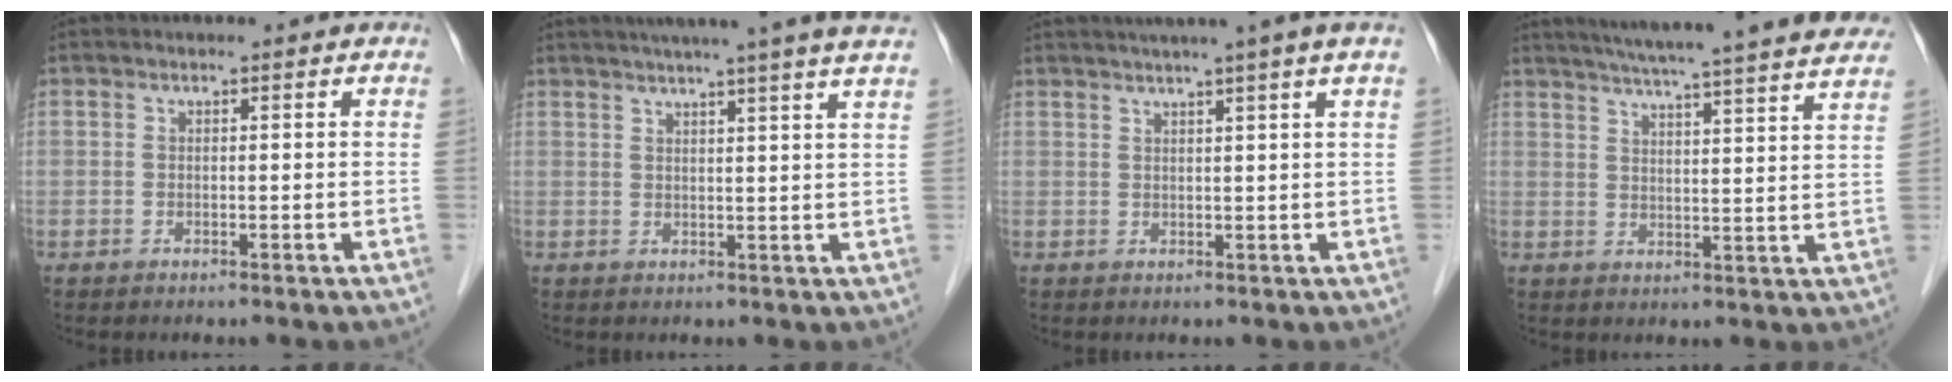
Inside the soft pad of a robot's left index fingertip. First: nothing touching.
{"total": 15.1, "force": [12.7, -1.5, 8.1], "torque": [-0.126, 0.005, 0.150]}
{"total": 7.7, "force": [5.8, -1.8, 4.8], "torque": [-0.062, 0.020, 0.067]}
{"total": 25.6, "force": [23.0, 0.0, 11.2], "torque": [-0.173, -0.018, 0.287]}